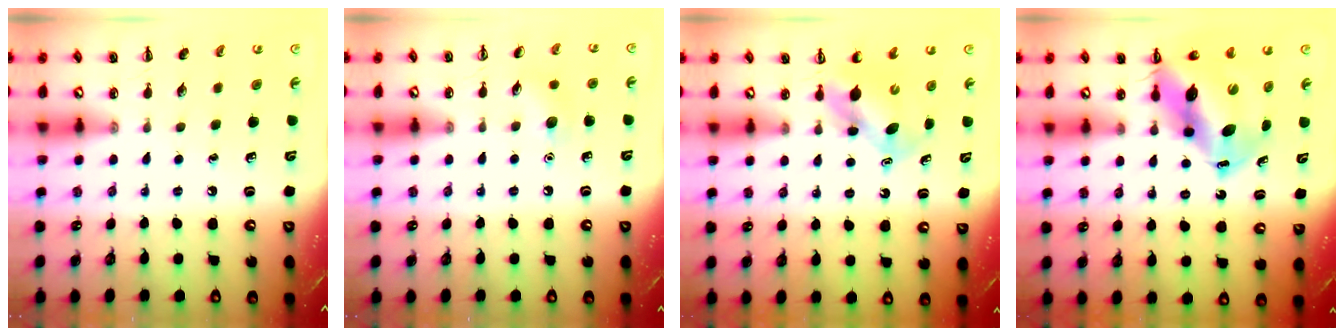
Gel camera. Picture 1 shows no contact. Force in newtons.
{"total": 6.4, "press": 6.1, "slide": 1.9}
{"total": 5.6, "press": 5.6, "slide": 0.8}
{"total": 12.7, "press": 12.2, "slide": 3.7}